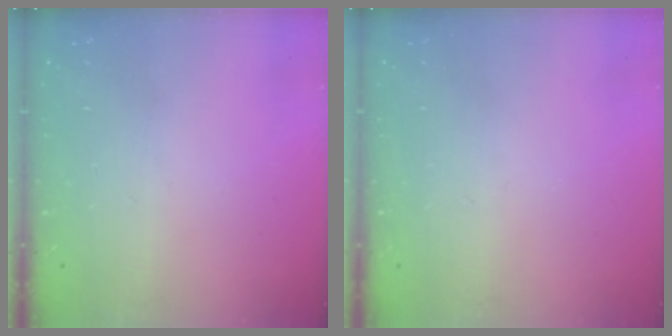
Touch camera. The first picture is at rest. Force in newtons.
{"total": 0.0}